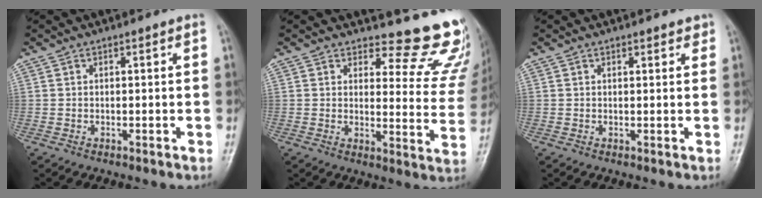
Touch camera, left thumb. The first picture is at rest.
{"total": 13.8, "force": [13.1, 3.5, 2.2], "torque": [0.019, -0.149, 0.129]}
{"total": 1.4, "force": [1.1, 0.8, 0.5], "torque": [0.006, -0.005, 0.008]}